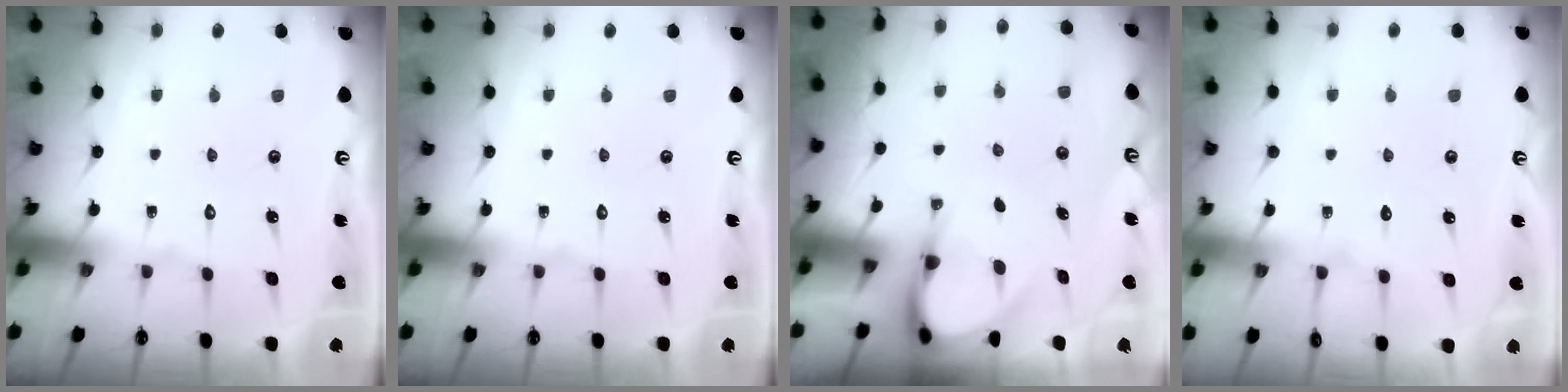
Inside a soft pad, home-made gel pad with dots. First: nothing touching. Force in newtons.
{"total": 0.0}
{"total": 3.9, "press": 3.9, "slide": 0.4}
{"total": 2.9, "press": 2.9, "slide": 0.4}